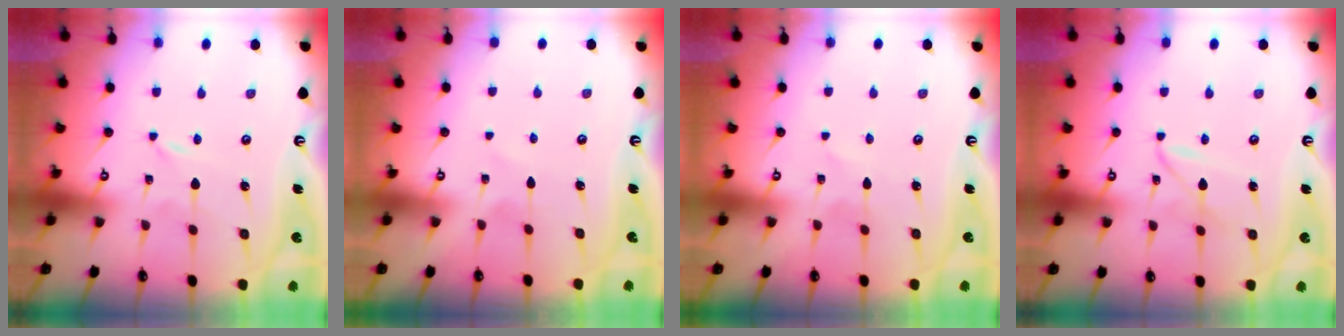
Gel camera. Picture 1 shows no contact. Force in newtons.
{"total": 2.1, "press": 2.1, "slide": 0.1}
{"total": 1.2, "press": 1.1, "slide": 0.1}
{"total": 3.0, "press": 2.9, "slide": 0.3}